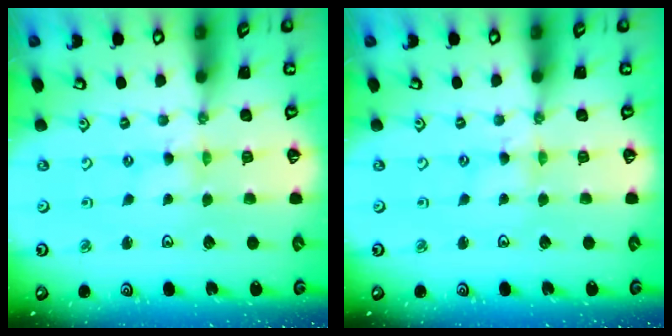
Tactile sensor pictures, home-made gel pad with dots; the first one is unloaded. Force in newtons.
{"total": 0.7, "press": 0.6, "slide": 0.2}